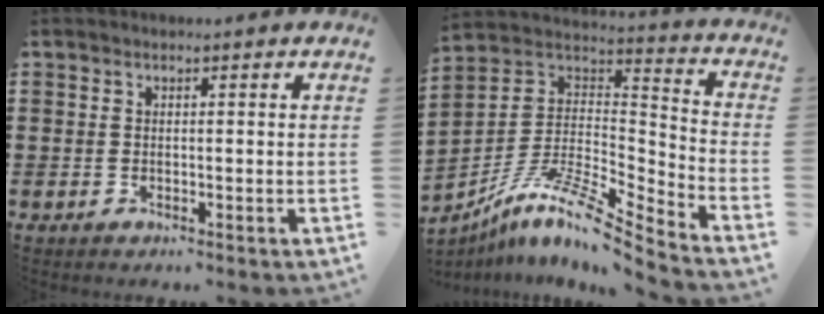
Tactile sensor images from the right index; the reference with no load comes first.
{"total": 10.0, "force": [-7.8, 1.0, 6.2], "torque": [-0.129, -0.004, -0.163]}